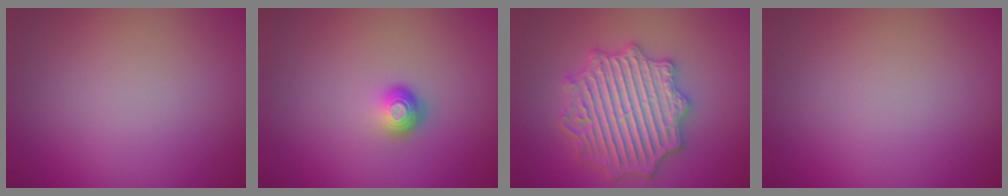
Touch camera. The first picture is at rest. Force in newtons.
{"total": 1.8, "press": 1.2, "slide": 1.3}
{"total": 6.7, "press": 6.7, "slide": 1.0}
{"total": 0.0}